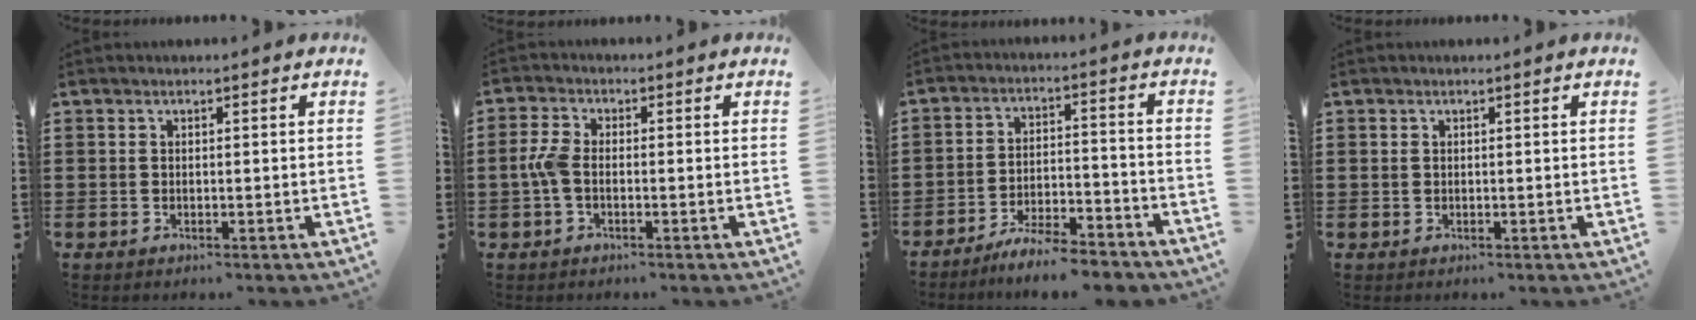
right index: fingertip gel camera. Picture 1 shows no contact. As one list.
[{"total": 3.6, "force": [-0.8, 1.8, 3.0], "torque": [-0.084, -0.006, -0.022]}, {"total": 6.5, "force": [-6.1, 0.4, 2.2], "torque": [-0.041, 0.005, -0.116]}, {"total": 0.6, "force": [0.2, 0.5, 0.2], "torque": [-0.006, 0.003, 0.004]}]